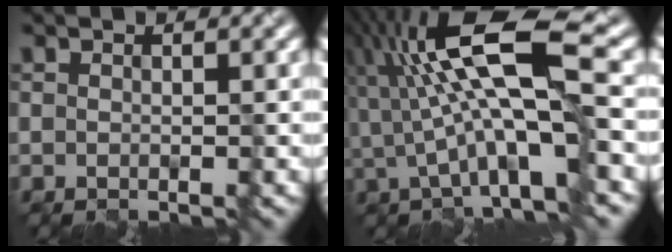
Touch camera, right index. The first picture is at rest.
{"total": 9.7, "force": [1.0, 2.4, 9.3], "torque": [-0.167, 0.013, 0.016]}